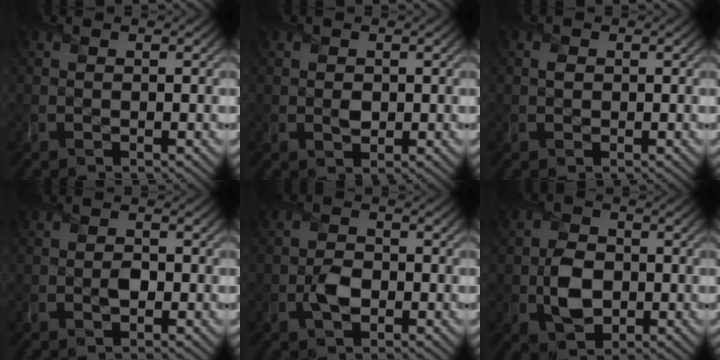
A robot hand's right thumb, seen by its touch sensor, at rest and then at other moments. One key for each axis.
{"total": 1.3, "fx": 0.1, "fy": 1.2, "fz": 0.6, "tx": -0.015, "ty": -0.005, "tz": 0.004}
{"total": 0.7, "fx": 0.2, "fy": 0.7, "fz": 0.2, "tx": -0.004, "ty": 0.000, "tz": 0.002}
{"total": 1.5, "fx": -0.4, "fy": 1.0, "fz": 1.0, "tx": -0.014, "ty": -0.001, "tz": -0.009}
{"total": 3.0, "fx": -1.0, "fy": 2.1, "fz": 1.9, "tx": -0.038, "ty": 0.000, "tz": -0.020}
{"total": 5.2, "fx": -0.8, "fy": 4.1, "fz": 3.1, "tx": -0.066, "ty": -0.005, "tz": -0.017}